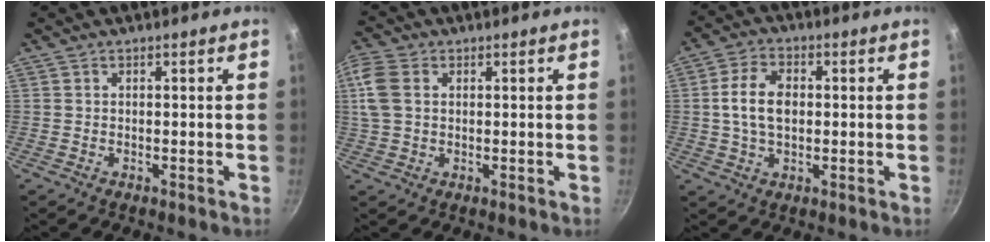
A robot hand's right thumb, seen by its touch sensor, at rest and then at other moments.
{"total": 6.6, "force": [1.5, 4.5, 4.6], "torque": [-0.103, 0.012, 0.027]}
{"total": 8.3, "force": [0.5, 5.4, 6.3], "torque": [-0.109, 0.014, 0.005]}